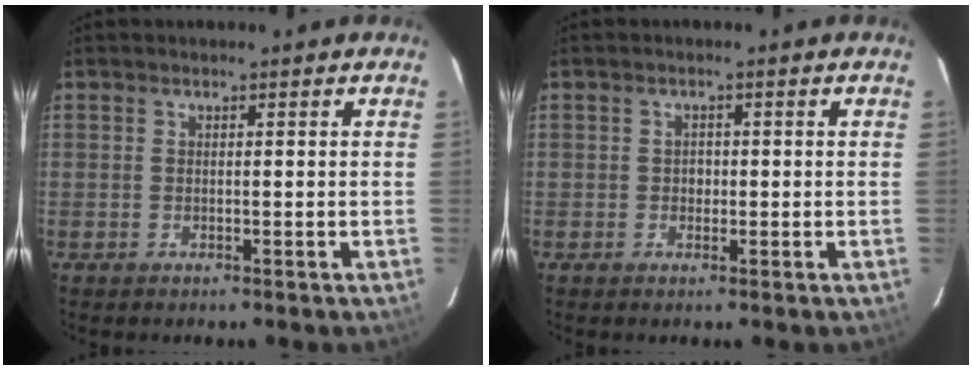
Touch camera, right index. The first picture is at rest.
{"total": 1.3, "force": [-0.3, 1.3, 0.3], "torque": [-0.003, 0.003, -0.003]}